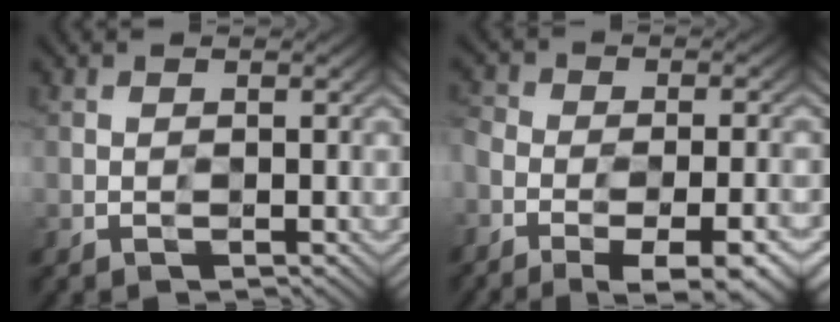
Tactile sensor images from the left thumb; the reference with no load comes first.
{"total": 12.7, "force": [-8.9, 5.4, 7.3], "torque": [-0.109, -0.014, -0.113]}